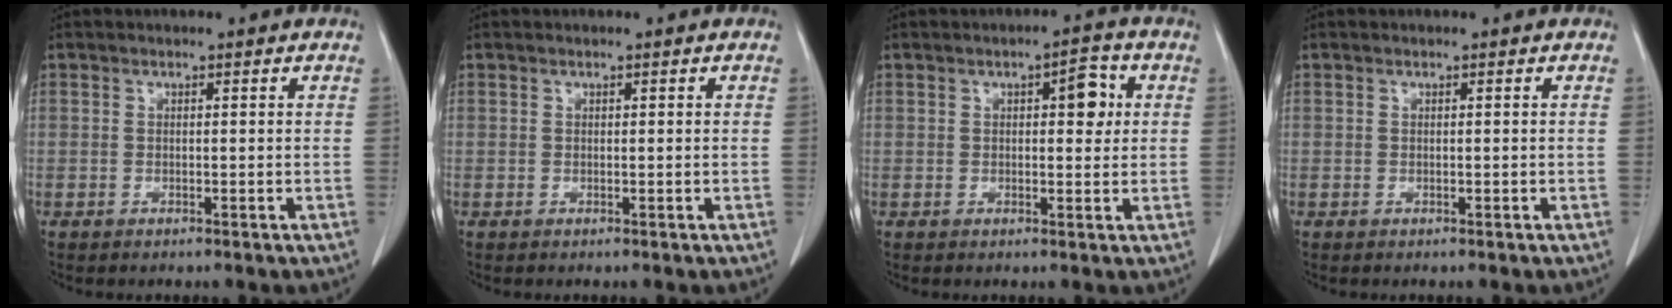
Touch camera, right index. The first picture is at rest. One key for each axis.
{"total": 0.0}
{"total": 4.2, "fx": 1.1, "fy": 1.6, "fz": 3.8, "tx": -0.048, "ty": 0.012, "tz": 0.012}
{"total": 0.0}